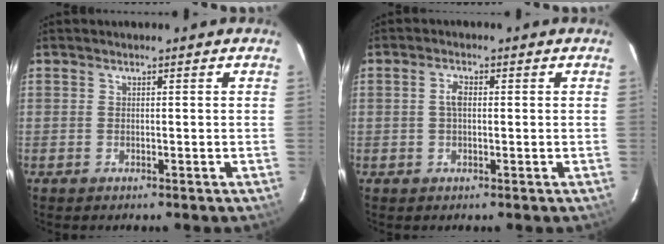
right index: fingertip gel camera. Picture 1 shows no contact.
{"total": 2.2, "force": [0.1, 1.2, 1.9], "torque": [-0.039, 0.006, 0.002]}